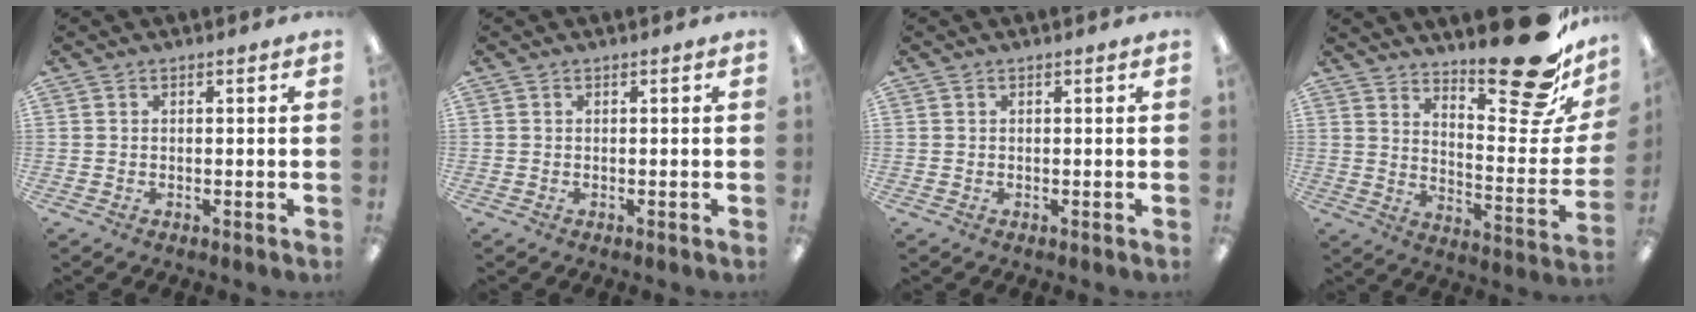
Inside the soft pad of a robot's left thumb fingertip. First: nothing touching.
{"total": 0.0}
{"total": 0.0}
{"total": 22.0, "force": [16.6, 6.4, 12.9], "torque": [-0.154, -0.129, 0.268]}